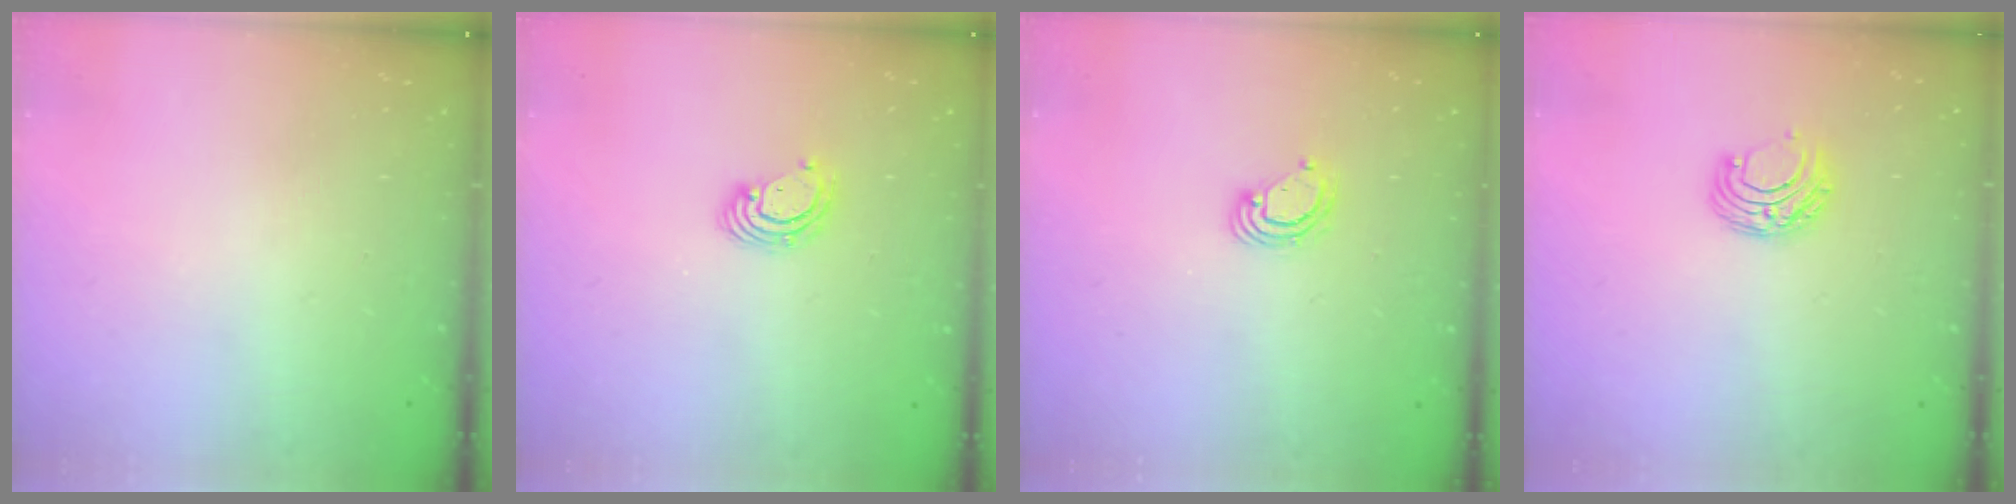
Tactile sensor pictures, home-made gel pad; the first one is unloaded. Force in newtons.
{"total": 4.6, "press": 4.6, "slide": 0.2}
{"total": 3.9, "press": 3.9, "slide": 0.1}
{"total": 6.4, "press": 6.3, "slide": 0.6}